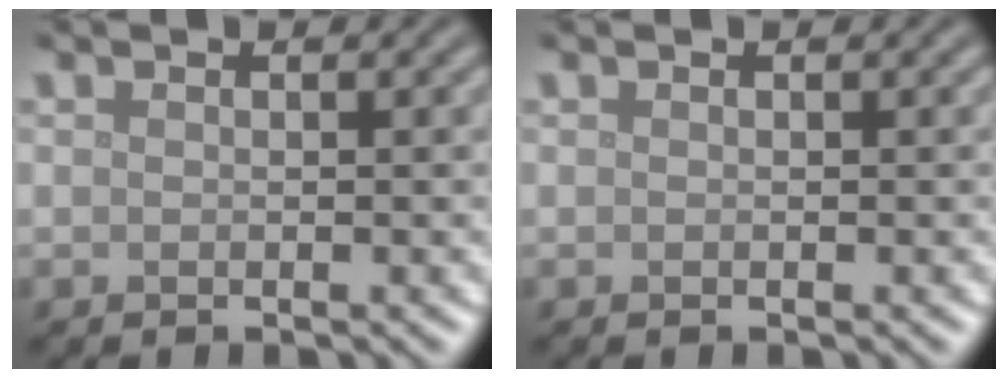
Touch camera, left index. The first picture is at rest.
{"total": 0.0}